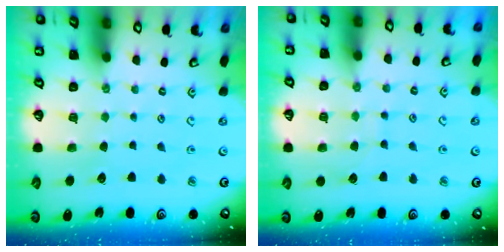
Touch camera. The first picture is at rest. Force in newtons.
{"total": 6.8, "press": 6.8, "slide": 0.5}